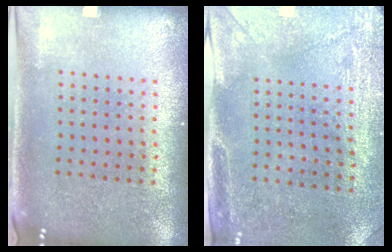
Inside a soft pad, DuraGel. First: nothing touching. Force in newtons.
{"total": 2.9, "press": 2.3, "slide": 1.8}